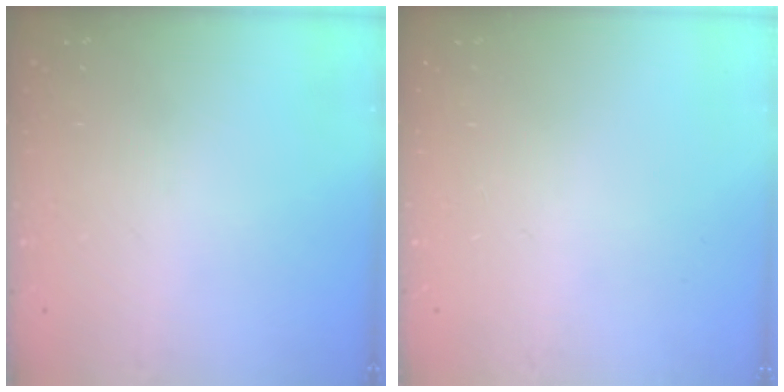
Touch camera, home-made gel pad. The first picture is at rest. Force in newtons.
{"total": 0.0}